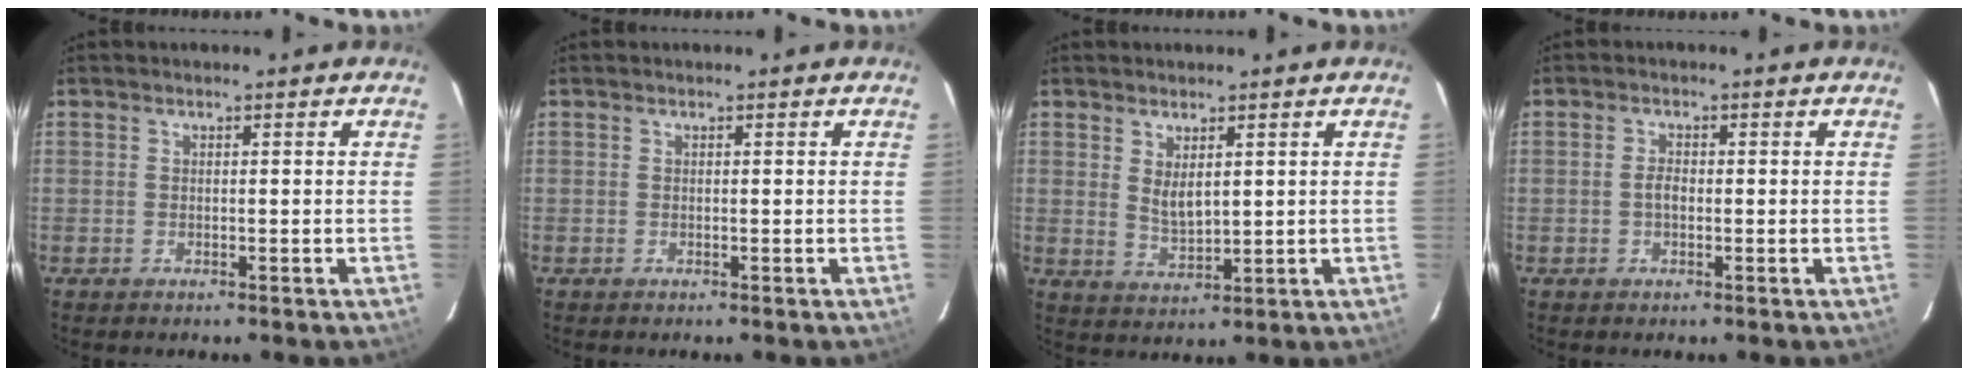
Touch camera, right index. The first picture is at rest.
{"total": 0.0}
{"total": 4.3, "force": [1.6, 2.0, 3.5], "torque": [-0.058, -0.008, 0.032]}
{"total": 1.7, "force": [-0.3, 1.0, 1.3], "torque": [-0.027, 0.004, -0.007]}